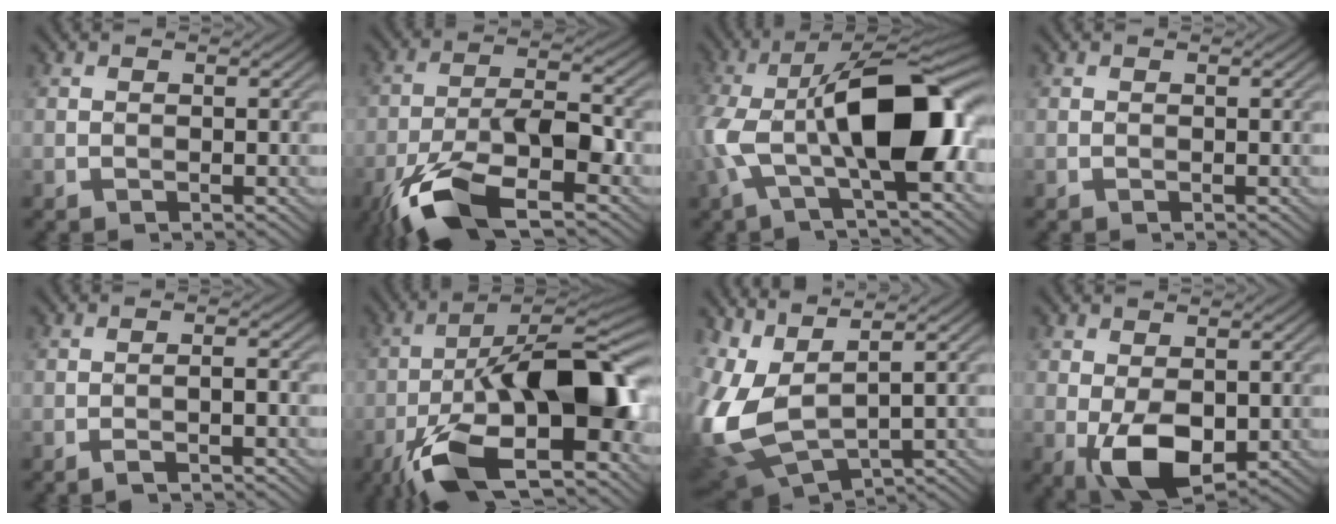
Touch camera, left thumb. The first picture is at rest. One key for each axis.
{"total": 13.0, "fx": -7.3, "fy": 4.4, "fz": 9.8, "tx": -0.193, "ty": -0.010, "tz": -0.147}
{"total": 14.8, "fx": -1.0, "fy": 6.1, "fz": 13.4, "tx": -0.265, "ty": -0.006, "tz": -0.024}
{"total": 0.0}
{"total": 2.1, "fx": -1.2, "fy": 0.1, "fz": 1.7, "tx": -0.027, "ty": 0.011, "tz": -0.028}
{"total": 18.8, "fx": -6.8, "fy": 7.5, "fz": 15.9, "tx": -0.271, "ty": -0.008, "tz": -0.120}
{"total": 11.4, "fx": 2.5, "fy": 4.9, "fz": 9.9, "tx": -0.267, "ty": -0.009, "tz": 0.066}
{"total": 7.1, "fx": -1.7, "fy": 3.9, "fz": 5.7, "tx": -0.123, "ty": -0.015, "tz": -0.024}